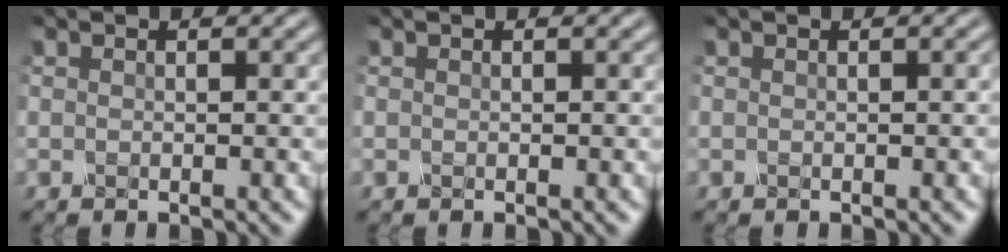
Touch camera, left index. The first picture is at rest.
{"total": 0.0}
{"total": 0.6, "force": [0.0, 0.2, 0.6], "torque": [-0.003, 0.004, -0.003]}